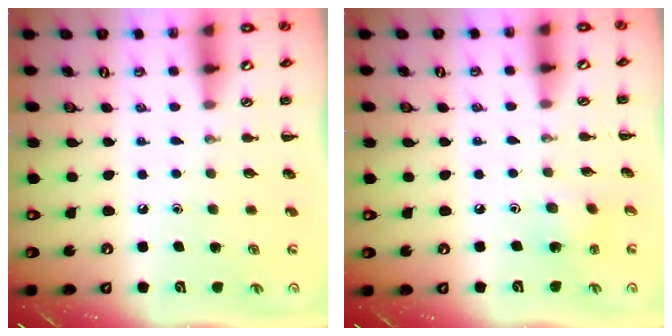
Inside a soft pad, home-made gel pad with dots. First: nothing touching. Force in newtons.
{"total": 1.7, "press": 1.5, "slide": 0.6}